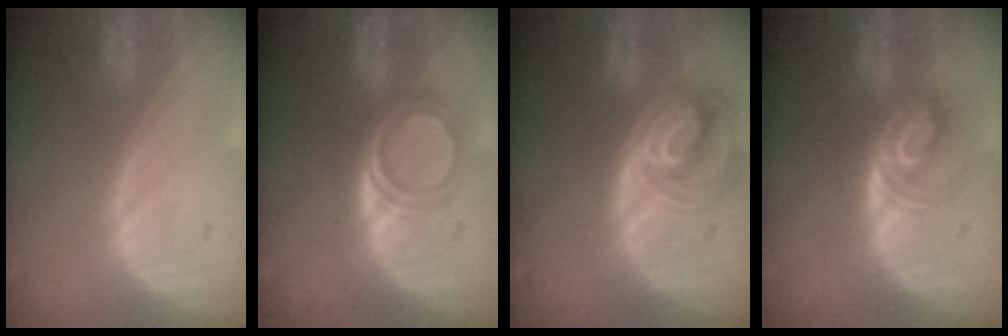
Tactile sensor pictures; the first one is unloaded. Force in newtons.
{"total": 4.9, "press": 4.3, "slide": 2.4}
{"total": 8.3, "press": 7.1, "slide": 4.2}
{"total": 5.7, "press": 5.2, "slide": 2.4}